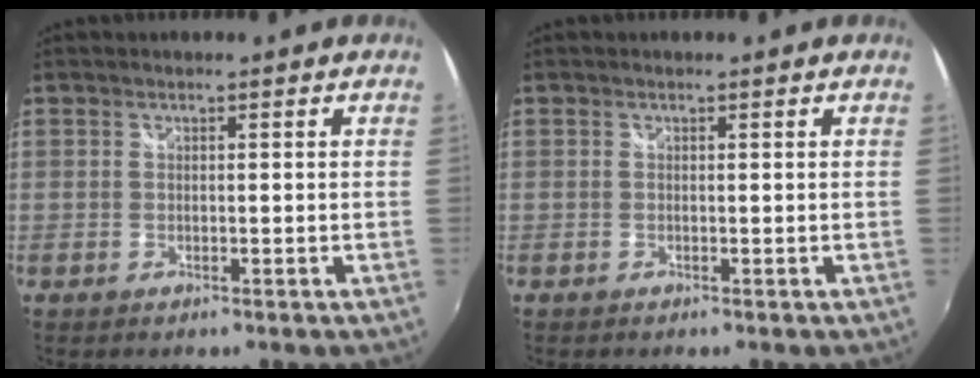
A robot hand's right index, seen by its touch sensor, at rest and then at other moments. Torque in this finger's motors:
{"motor_torque": [0.05, 0.04, 0.00, 0.01]}